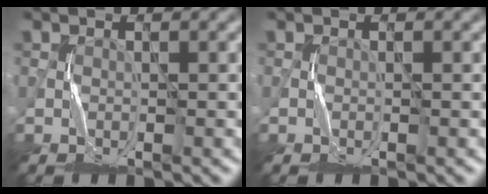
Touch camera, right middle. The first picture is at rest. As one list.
[{"total": 0.0}]